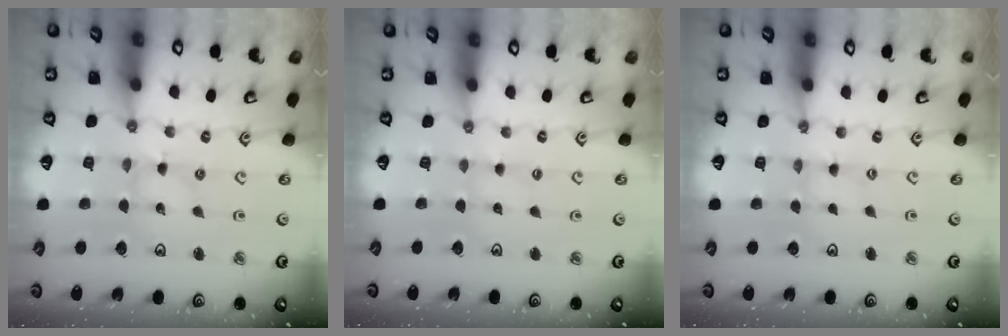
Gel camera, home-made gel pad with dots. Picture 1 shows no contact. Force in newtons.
{"total": 1.1, "press": 1.0, "slide": 0.3}
{"total": 0.0}